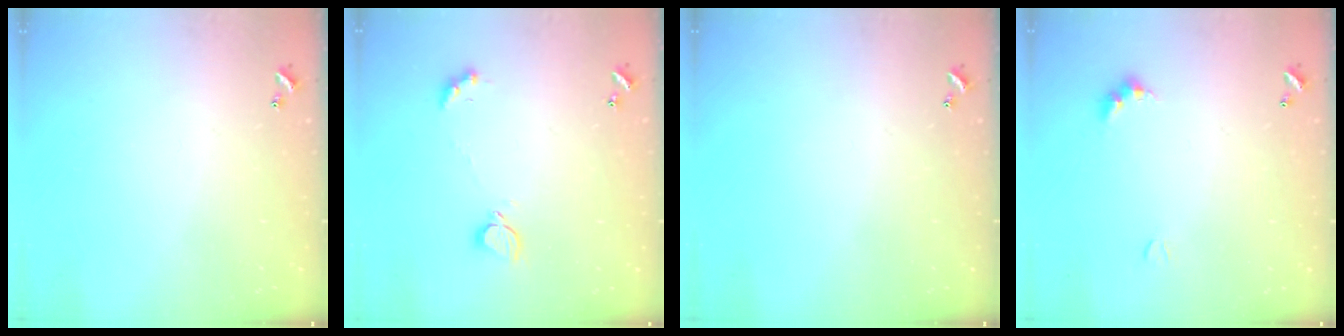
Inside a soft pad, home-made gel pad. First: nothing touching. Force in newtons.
{"total": 2.2, "press": 2.1, "slide": 0.5}
{"total": 0.0}
{"total": 2.9, "press": 2.8, "slide": 0.7}